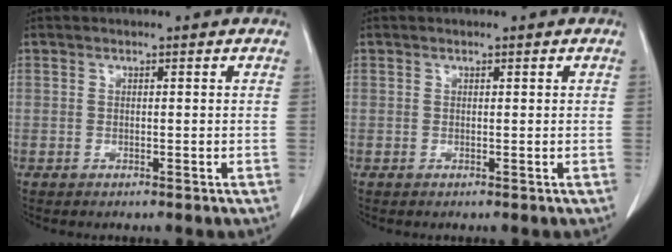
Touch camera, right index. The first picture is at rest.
{"total": 0.0}